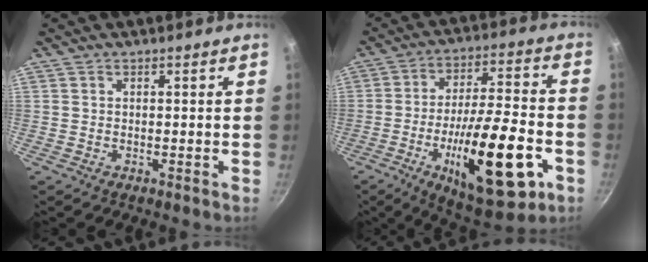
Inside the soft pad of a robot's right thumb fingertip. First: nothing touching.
{"total": 23.3, "force": [-8.1, 7.8, 20.4], "torque": [-0.299, 0.030, -0.116]}